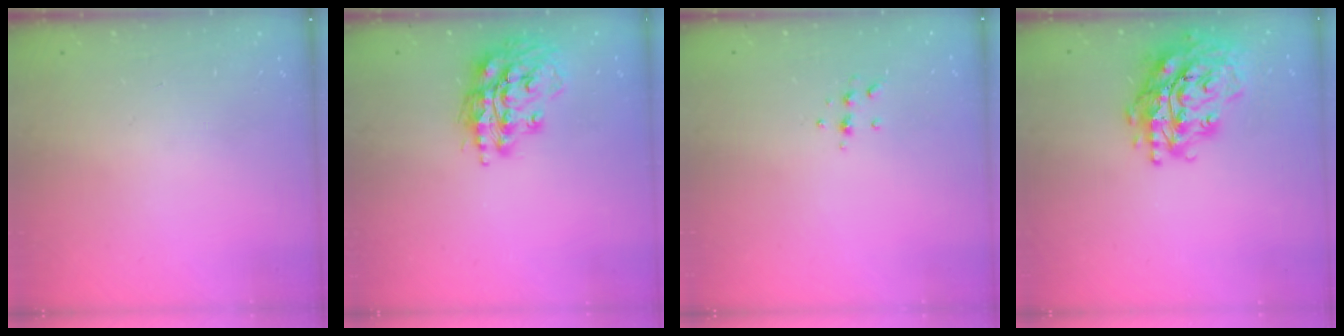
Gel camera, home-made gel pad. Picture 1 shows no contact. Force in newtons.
{"total": 15.3, "press": 15.2, "slide": 1.9}
{"total": 5.4, "press": 5.4, "slide": 0.7}
{"total": 21.0, "press": 20.9, "slide": 2.7}